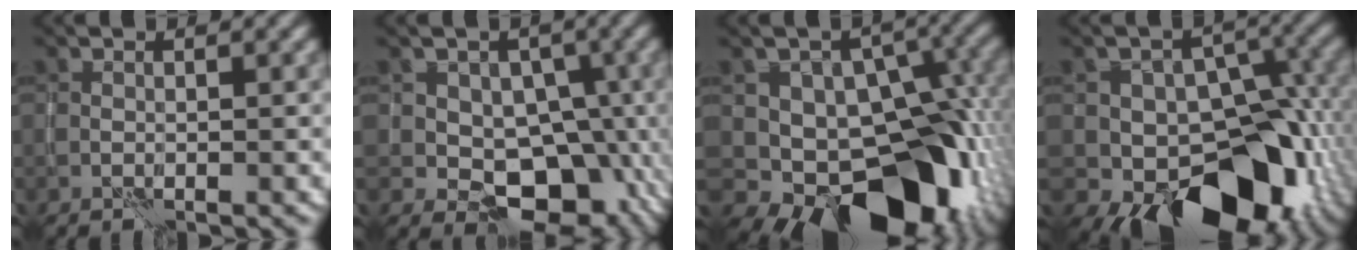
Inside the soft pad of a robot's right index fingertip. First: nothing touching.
{"total": 8.5, "force": [-1.3, 6.6, 5.2], "torque": [-0.032, -0.010, -0.021]}
{"total": 13.0, "force": [-4.3, 8.4, 8.9], "torque": [-0.088, 0.006, -0.068]}
{"total": 12.5, "force": [-5.3, 7.9, 8.1], "torque": [-0.078, 0.007, -0.083]}